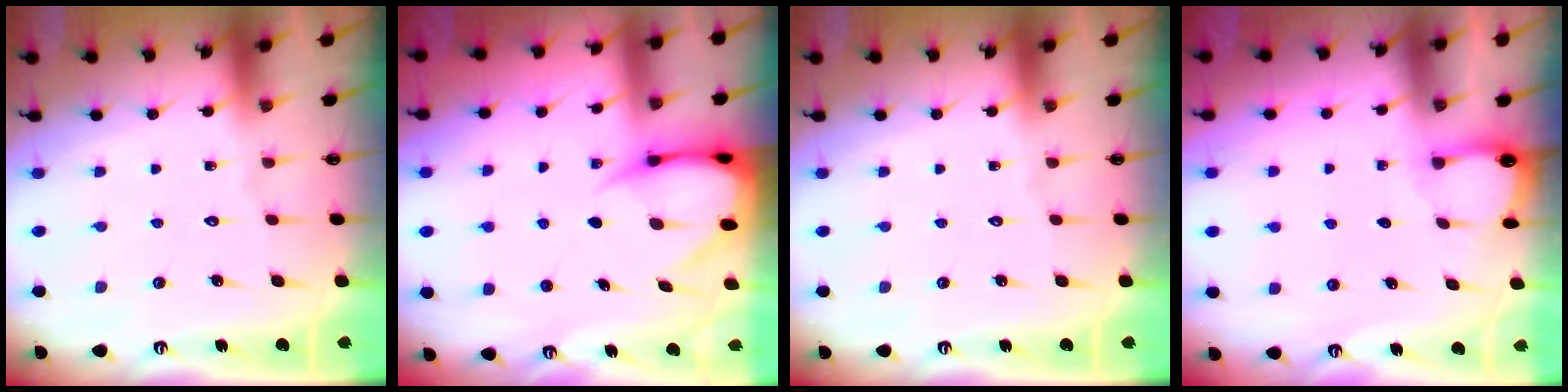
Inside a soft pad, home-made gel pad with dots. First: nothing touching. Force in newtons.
{"total": 6.3, "press": 6.3, "slide": 0.8}
{"total": 0.0}
{"total": 2.0, "press": 2.0, "slide": 0.2}